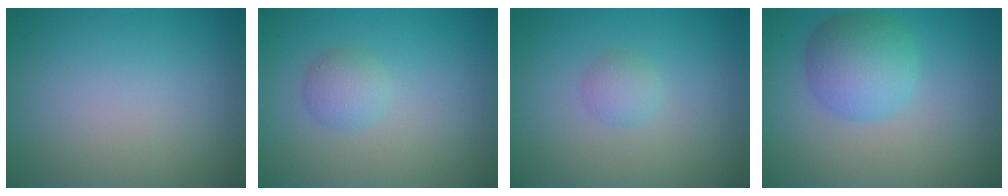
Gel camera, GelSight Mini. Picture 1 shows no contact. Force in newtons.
{"total": 1.8, "press": 1.8, "slide": 0.1}
{"total": 1.4, "press": 1.4, "slide": 0.0}
{"total": 4.8, "press": 4.8, "slide": 0.1}